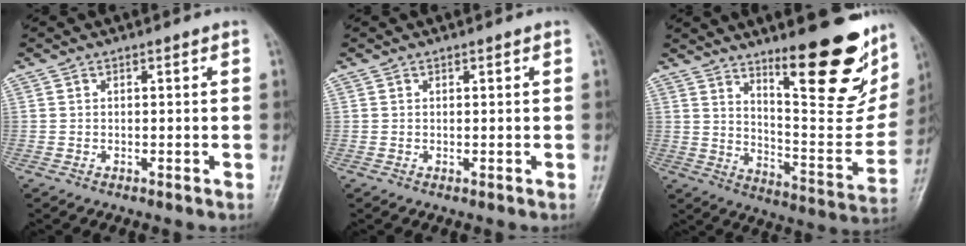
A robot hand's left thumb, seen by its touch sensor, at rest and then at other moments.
{"total": 0.0}
{"total": 23.7, "force": [14.5, 6.9, 17.4], "torque": [-0.202, -0.095, 0.223]}